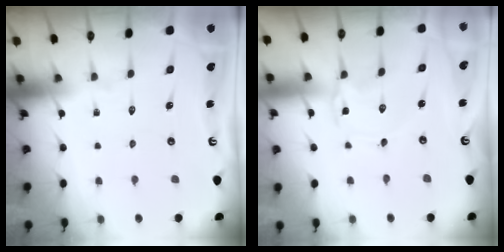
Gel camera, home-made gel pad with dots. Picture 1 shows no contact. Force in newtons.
{"total": 1.8, "press": 1.8, "slide": 0.3}